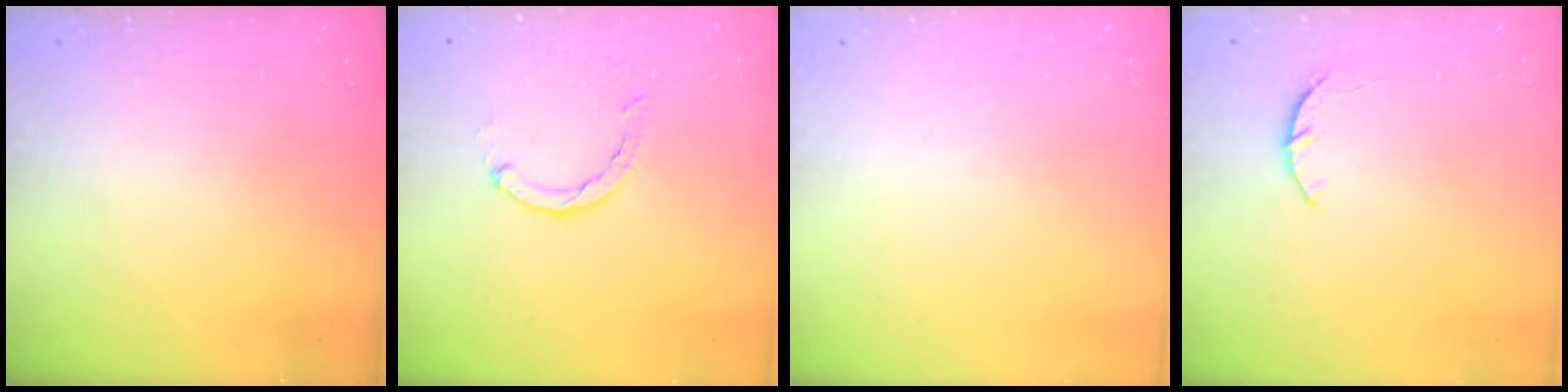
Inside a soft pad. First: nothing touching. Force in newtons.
{"total": 2.4, "press": 2.4, "slide": 0.4}
{"total": 0.0}
{"total": 2.9, "press": 2.8, "slide": 0.5}